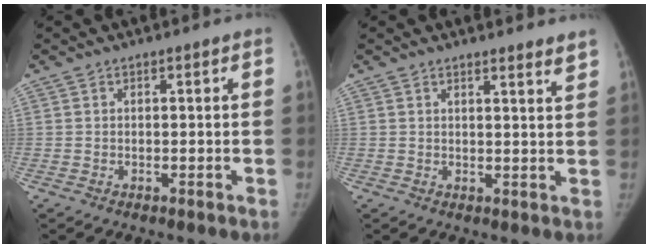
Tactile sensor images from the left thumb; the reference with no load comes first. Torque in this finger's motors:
{"motor_torque": [-0.10, 0.02, 0.13, 0.07, -0.01]}